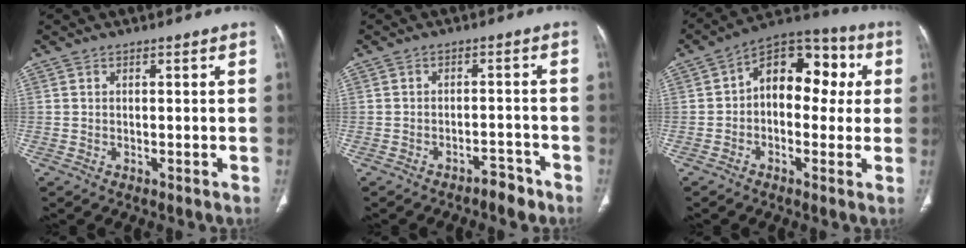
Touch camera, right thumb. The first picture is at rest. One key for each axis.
{"total": 3.4, "fx": -2.7, "fy": 1.5, "fz": 1.5, "tx": -0.014, "ty": 0.026, "tz": -0.037}
{"total": 14.2, "fx": 1.8, "fy": 9.2, "fz": 10.7, "tx": -0.099, "ty": 0.040, "tz": 0.011}